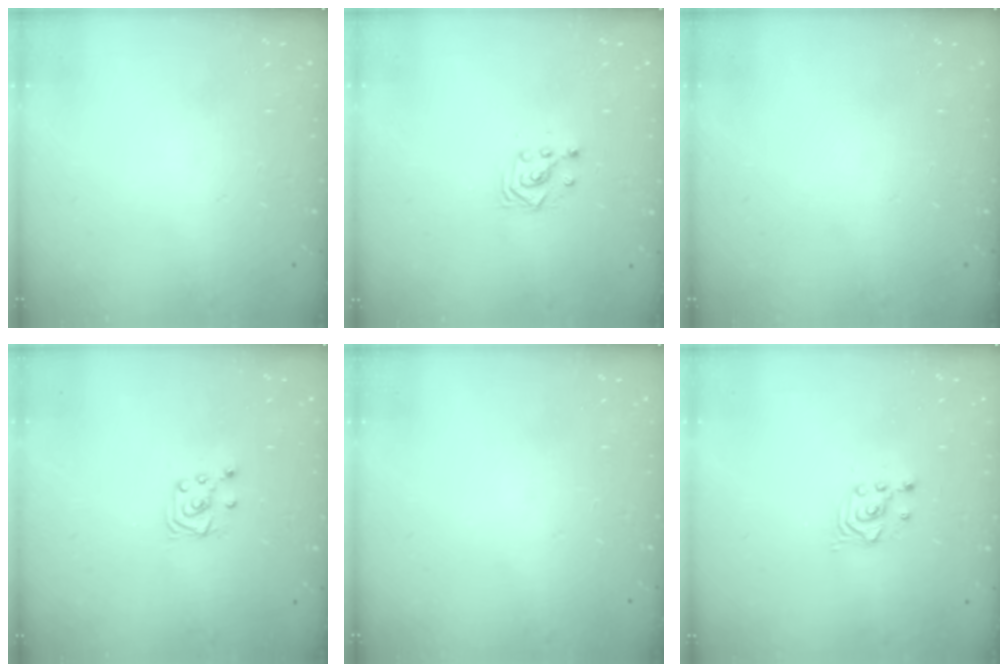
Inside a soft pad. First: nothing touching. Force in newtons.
{"total": 3.0, "press": 3.0, "slide": 0.1}
{"total": 0.0}
{"total": 4.5, "press": 4.5, "slide": 0.5}
{"total": 0.0}
{"total": 2.5, "press": 2.5, "slide": 0.3}